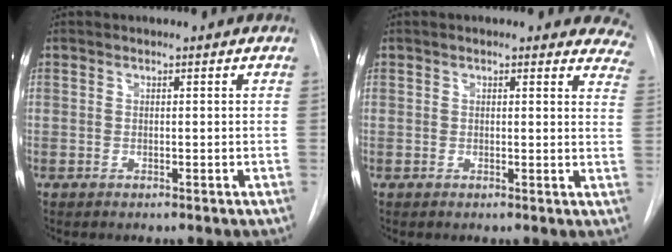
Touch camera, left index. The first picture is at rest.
{"total": 9.0, "force": [8.0, 2.9, 3.0], "torque": [0.005, -0.017, 0.054]}